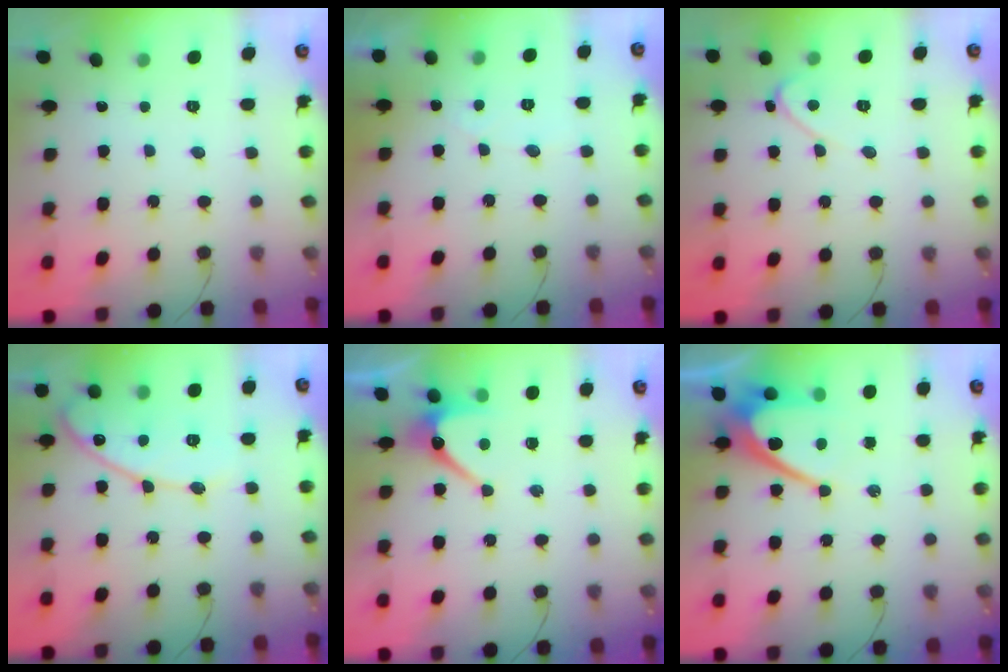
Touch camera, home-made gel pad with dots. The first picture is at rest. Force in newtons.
{"total": 2.7, "press": 2.7, "slide": 0.1}
{"total": 2.5, "press": 2.5, "slide": 0.2}
{"total": 13.8, "press": 13.7, "slide": 0.9}
{"total": 7.4, "press": 7.3, "slide": 0.3}
{"total": 12.1, "press": 12.1, "slide": 0.8}